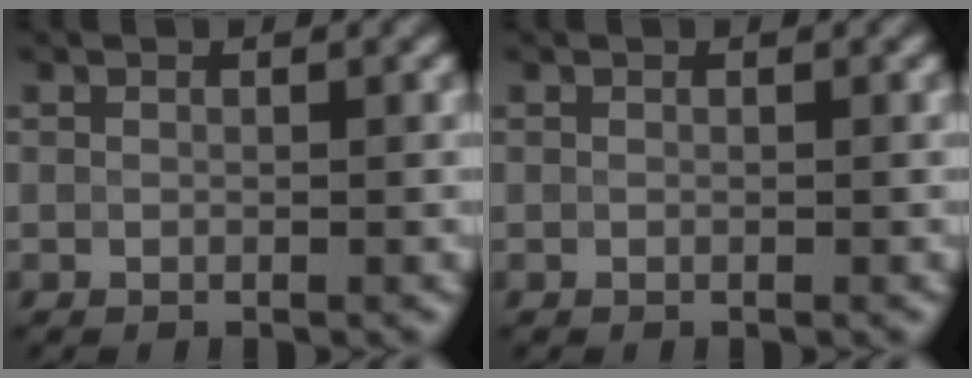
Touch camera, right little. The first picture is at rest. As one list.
[{"total": 0.0}]